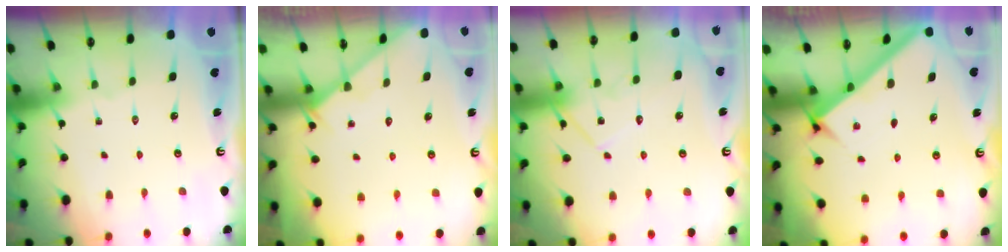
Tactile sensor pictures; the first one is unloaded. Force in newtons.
{"total": 4.6, "press": 4.6, "slide": 0.4}
{"total": 12.1, "press": 12.0, "slide": 1.2}
{"total": 2.9, "press": 2.8, "slide": 0.4}